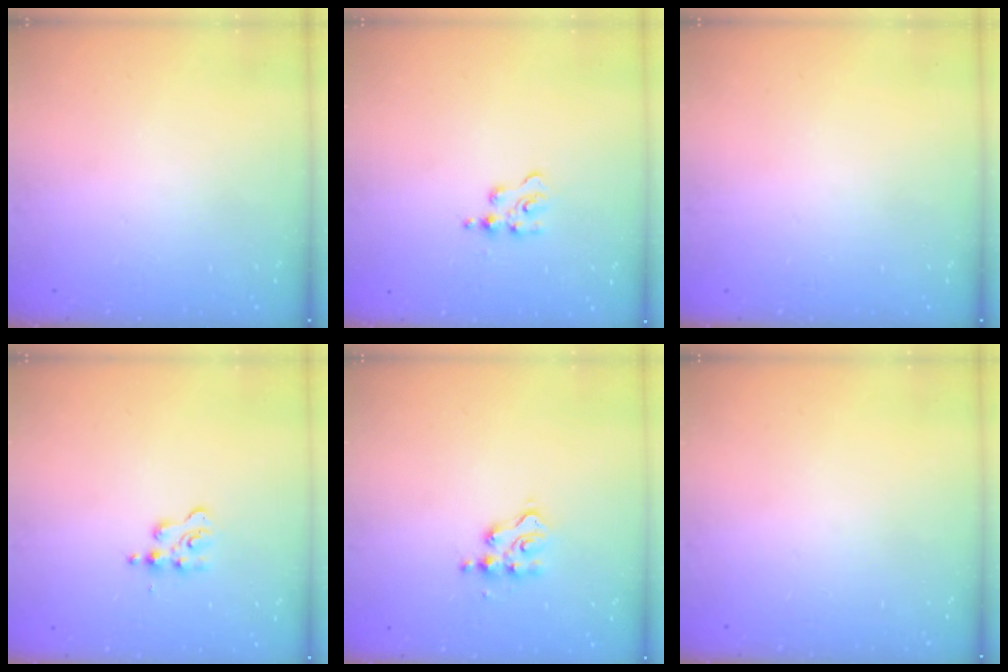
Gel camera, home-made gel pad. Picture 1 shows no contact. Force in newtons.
{"total": 3.9, "press": 3.9, "slide": 0.4}
{"total": 0.0}
{"total": 3.3, "press": 3.3, "slide": 0.4}
{"total": 4.4, "press": 4.4, "slide": 0.4}
{"total": 0.0}